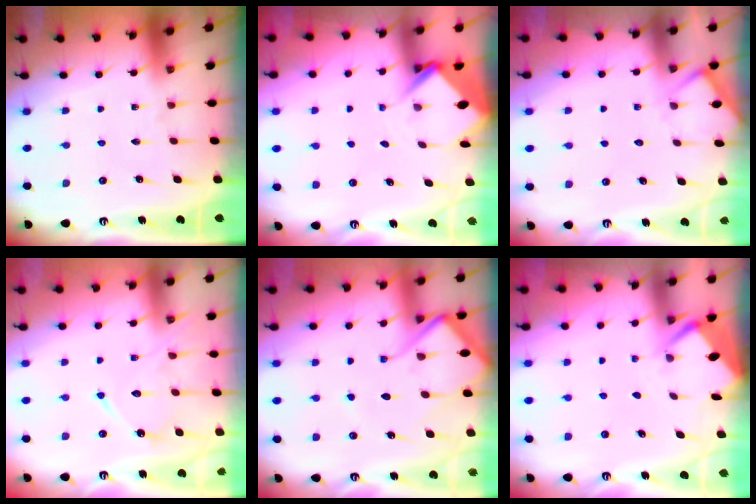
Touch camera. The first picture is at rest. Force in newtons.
{"total": 3.8, "press": 3.8, "slide": 0.2}
{"total": 5.3, "press": 5.3, "slide": 0.3}
{"total": 12.1, "press": 12.1, "slide": 0.5}
{"total": 11.9, "press": 11.8, "slide": 1.2}
{"total": 2.6, "press": 2.6, "slide": 0.3}